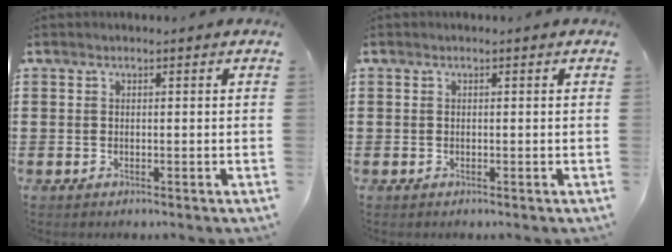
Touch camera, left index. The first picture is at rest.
{"total": 0.0}